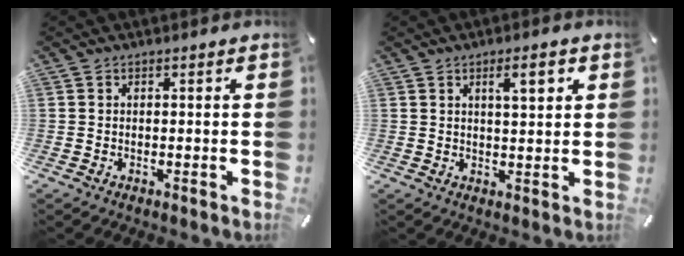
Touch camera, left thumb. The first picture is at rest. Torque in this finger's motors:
{"motor_torque": [1.00, 1.41, 0.69, -0.72, 0.24]}